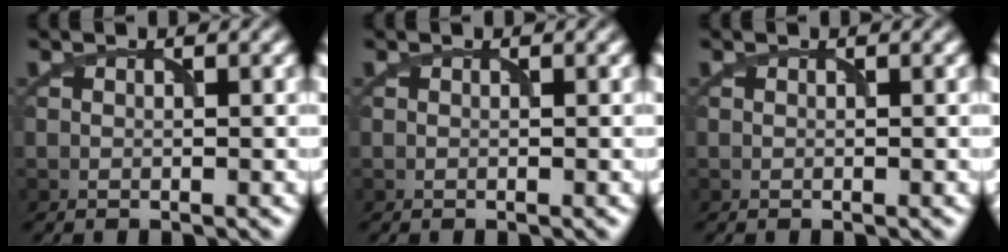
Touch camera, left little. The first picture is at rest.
{"total": 0.0}
{"total": 0.0}